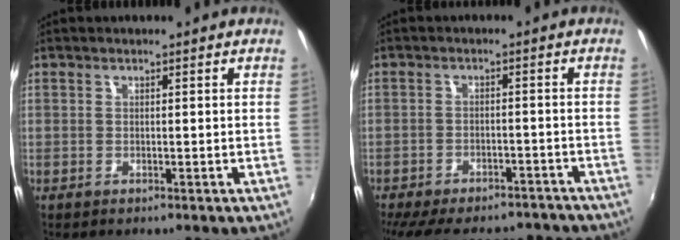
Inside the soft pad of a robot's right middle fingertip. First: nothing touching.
{"total": 19.4, "force": [-16.2, 6.9, 8.1], "torque": [-0.176, -0.008, -0.213]}